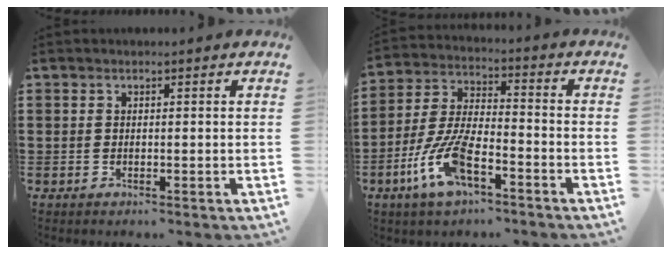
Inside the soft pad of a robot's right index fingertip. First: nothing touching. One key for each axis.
{"total": 9.7, "fx": -5.1, "fy": 3.3, "fz": 7.6, "tx": -0.185, "ty": -0.012, "tz": -0.099}